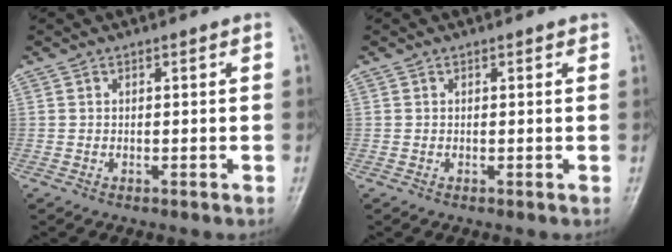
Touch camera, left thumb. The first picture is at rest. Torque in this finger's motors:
{"motor_torque": [-0.13, -0.02, -0.20, 0.01, 0.01]}